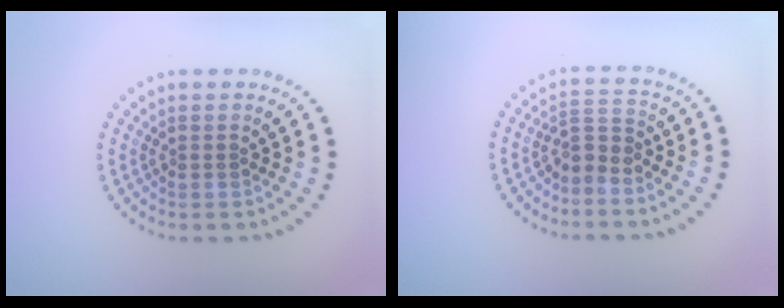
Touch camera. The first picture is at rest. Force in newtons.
{"total": 2.2, "press": 1.5, "slide": 1.6}